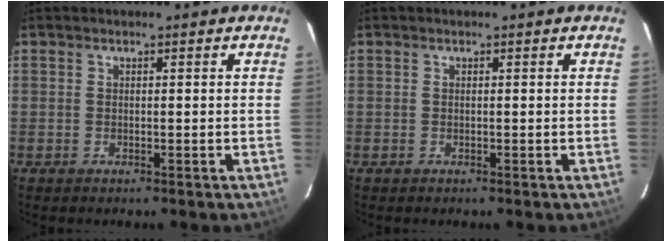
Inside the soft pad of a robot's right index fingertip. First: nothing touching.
{"total": 0.0}